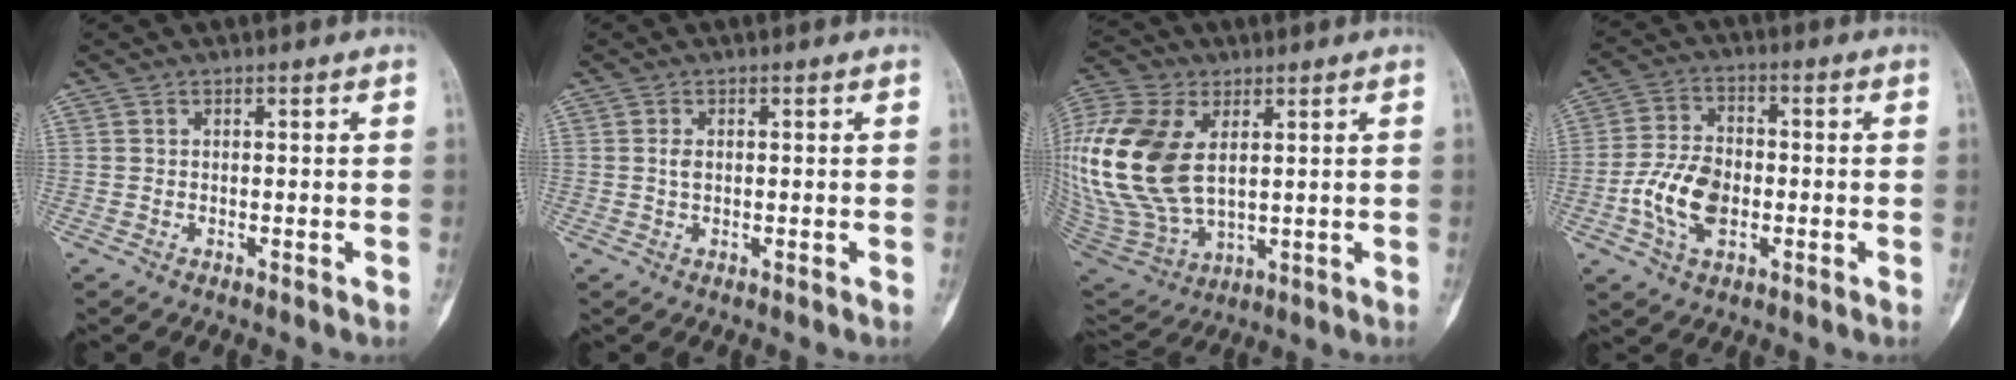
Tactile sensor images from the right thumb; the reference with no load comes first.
{"total": 1.3, "force": [0.2, 0.8, 1.0], "torque": [-0.014, -0.002, 0.004]}
{"total": 23.1, "force": [3.9, 14.0, 17.9], "torque": [-0.398, -0.024, 0.082]}
{"total": 10.2, "force": [-2.4, 6.4, 7.5], "torque": [-0.142, 0.014, -0.048]}